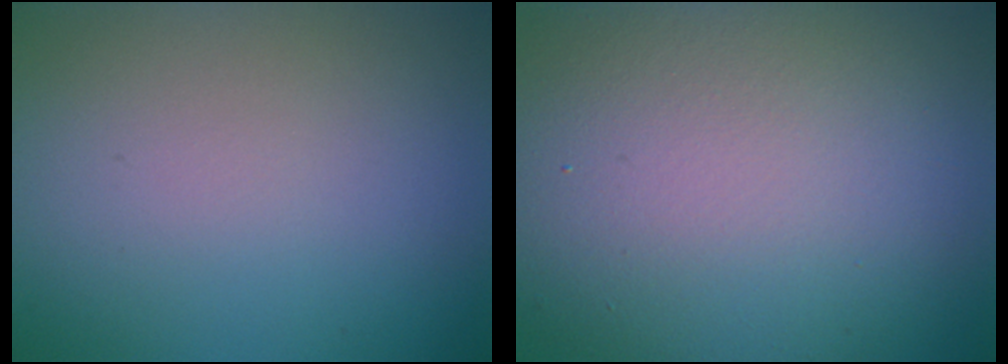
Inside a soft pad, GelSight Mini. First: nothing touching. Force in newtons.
{"total": 13.9, "press": 13.9, "slide": 0.7}